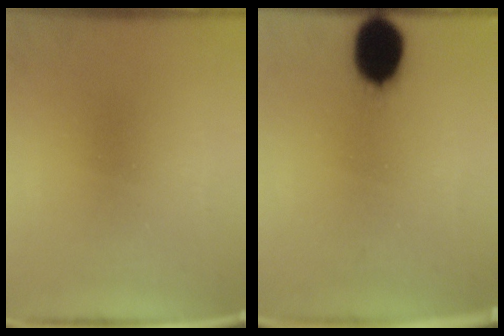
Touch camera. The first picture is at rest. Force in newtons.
{"total": 11.3}